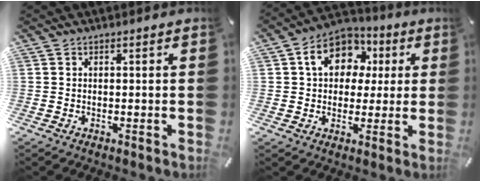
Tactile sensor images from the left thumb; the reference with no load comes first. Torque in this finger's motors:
{"motor_torque": [0.41, 1.43, 0.91, -0.88, 0.32]}